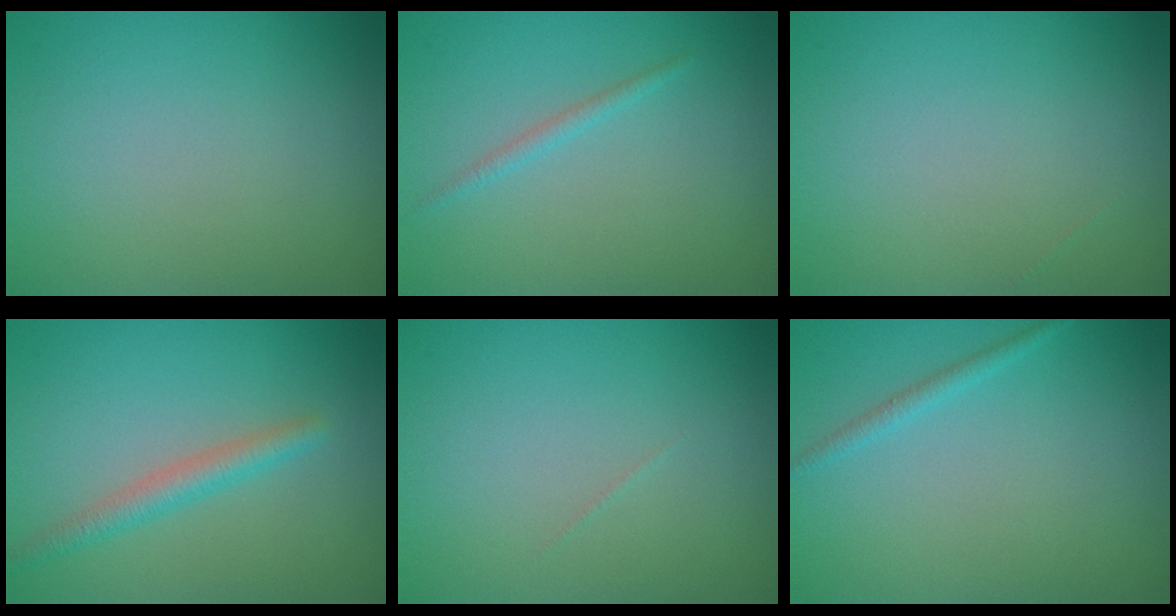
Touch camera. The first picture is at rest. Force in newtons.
{"total": 1.0, "press": 1.0, "slide": 0.0}
{"total": 0.0}
{"total": 2.4, "press": 2.4, "slide": 0.1}
{"total": 0.0}
{"total": 1.1, "press": 1.0, "slide": 0.1}